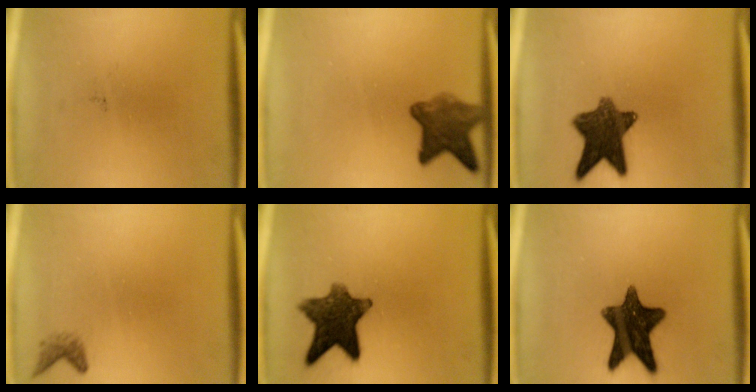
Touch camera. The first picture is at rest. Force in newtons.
{"total": 6.7}
{"total": 10.2}
{"total": 1.3}
{"total": 10.6}
{"total": 12.8}